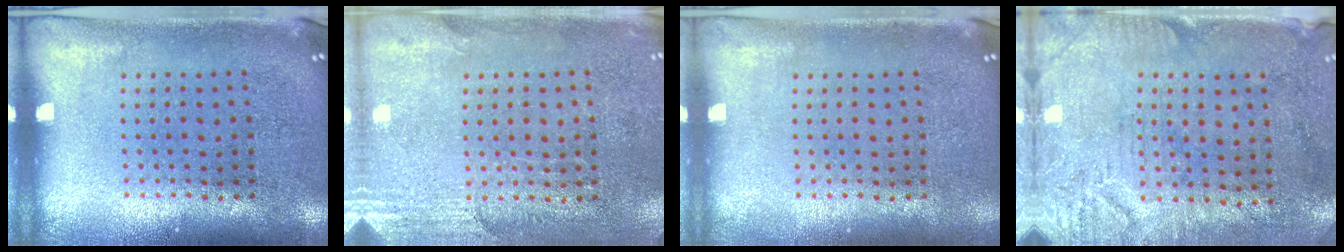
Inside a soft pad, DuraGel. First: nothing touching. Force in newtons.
{"total": 2.6, "press": 2.3, "slide": 1.2}
{"total": 0.0}
{"total": 3.3, "press": 2.6, "slide": 2.0}